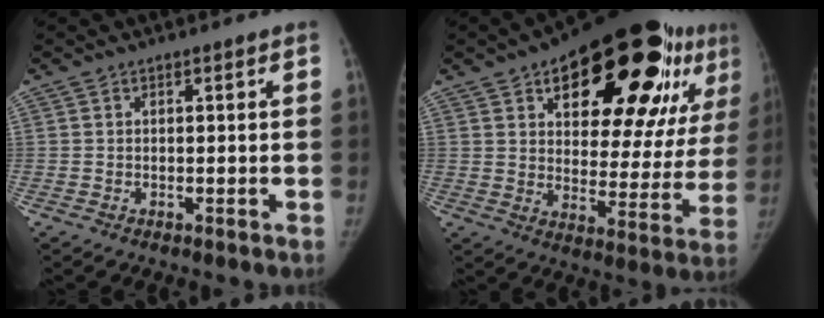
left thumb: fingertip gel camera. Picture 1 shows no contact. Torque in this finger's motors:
{"motor_torque": [2.91, 2.10, 1.22, -1.55, 0.47]}